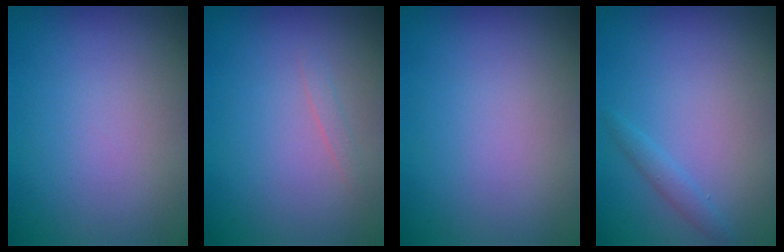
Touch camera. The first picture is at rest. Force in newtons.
{"total": 0.6, "press": 0.6, "slide": 0.0}
{"total": 0.0}
{"total": 1.1, "press": 1.1, "slide": 0.1}